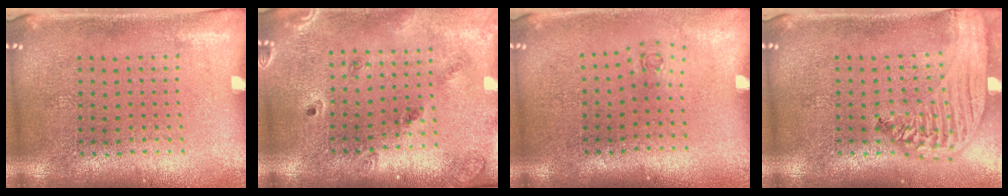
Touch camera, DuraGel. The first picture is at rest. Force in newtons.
{"total": 1.4, "press": 1.3, "slide": 0.3}
{"total": 0.7, "press": 0.3, "slide": 0.7}
{"total": 2.9, "press": 2.3, "slide": 1.7}